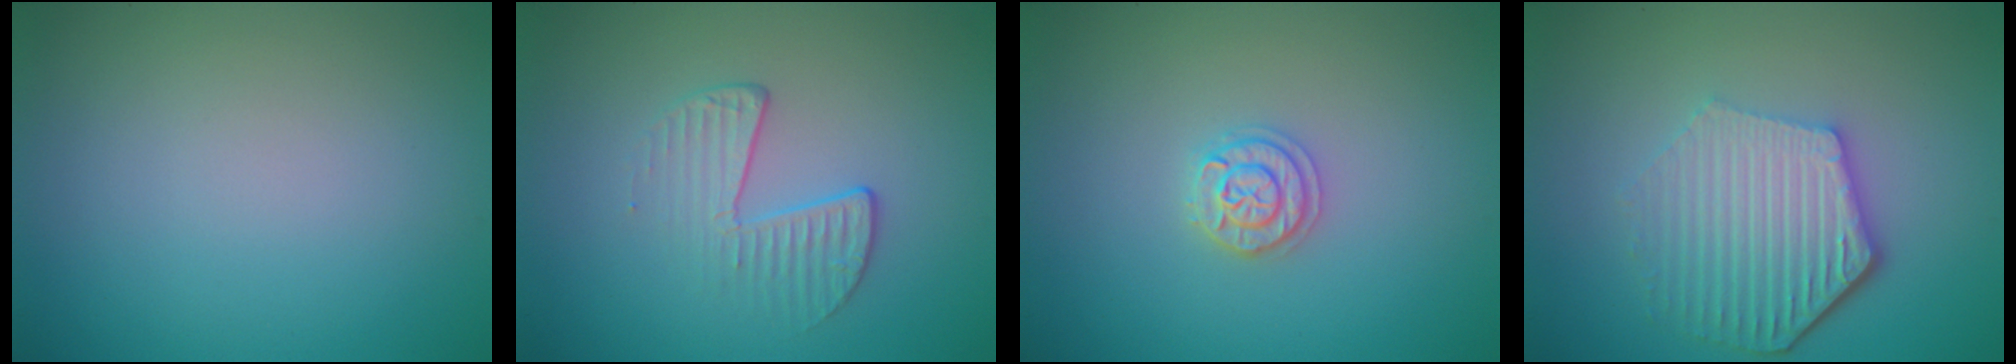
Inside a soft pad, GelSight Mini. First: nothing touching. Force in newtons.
{"total": 2.2, "press": 1.3, "slide": 1.8}
{"total": 2.0, "press": 1.9, "slide": 0.3}
{"total": 6.0, "press": 4.5, "slide": 3.9}